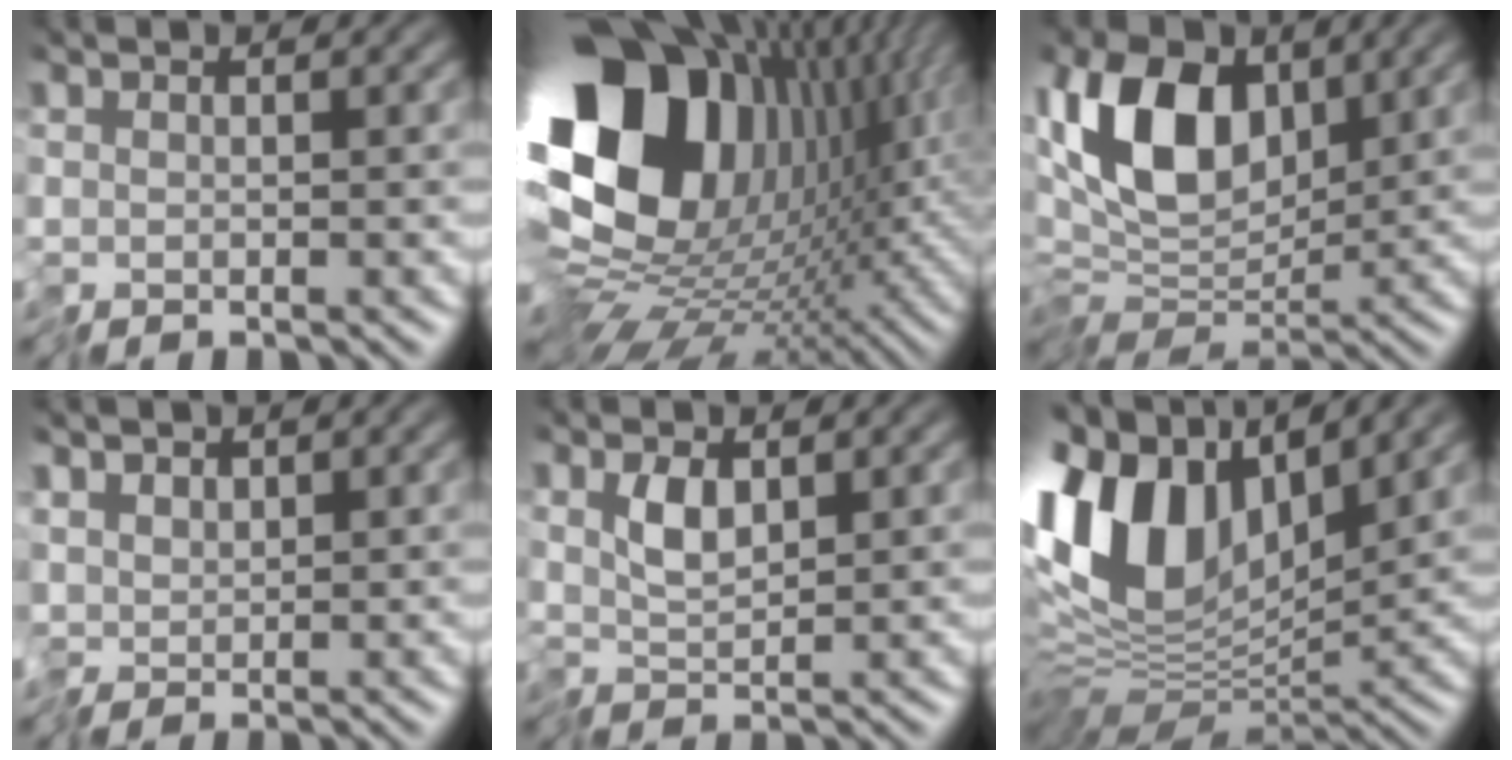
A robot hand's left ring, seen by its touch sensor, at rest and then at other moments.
{"total": 19.7, "force": [2.4, 13.3, 14.4], "torque": [-0.277, -0.058, 0.064]}
{"total": 9.9, "force": [2.6, 5.9, 7.6], "torque": [-0.154, 0.010, 0.026]}
{"total": 1.9, "force": [0.8, 1.5, 0.8], "torque": [-0.020, 0.003, 0.009]}
{"total": 1.7, "force": [0.6, 0.5, 1.5], "torque": [-0.033, -0.002, 0.011]}
{"total": 13.6, "force": [4.2, 7.7, 10.4], "torque": [-0.240, 0.016, 0.067]}